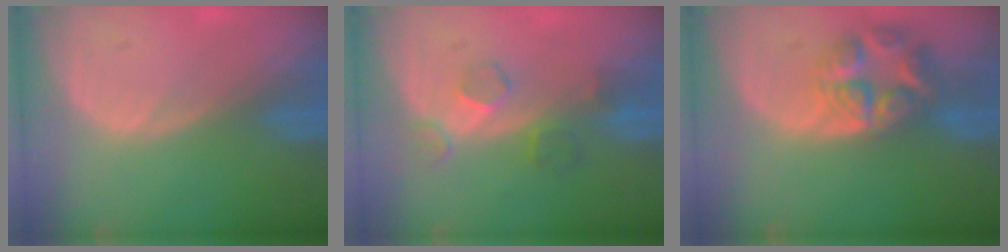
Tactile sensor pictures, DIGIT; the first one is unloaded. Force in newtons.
{"total": 4.3, "press": 3.9, "slide": 1.7}
{"total": 7.8, "press": 6.8, "slide": 3.7}